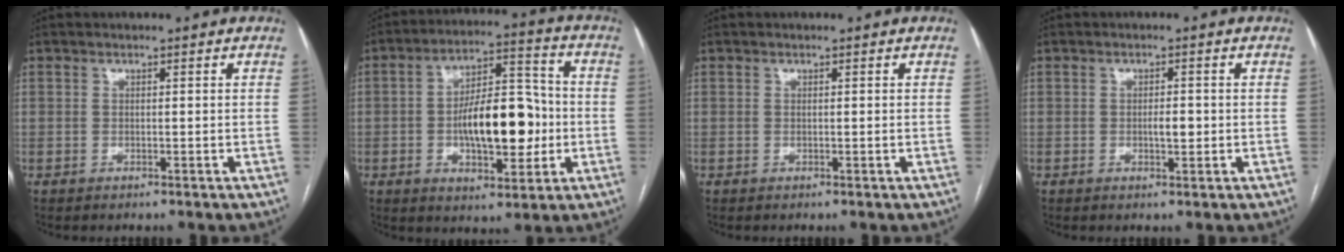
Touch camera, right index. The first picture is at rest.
{"total": 13.7, "force": [-1.8, 5.5, 12.4], "torque": [-0.204, 0.021, -0.025]}
{"total": 0.0}
{"total": 1.9, "force": [-0.2, 0.6, 1.8], "torque": [-0.031, 0.001, -0.004]}